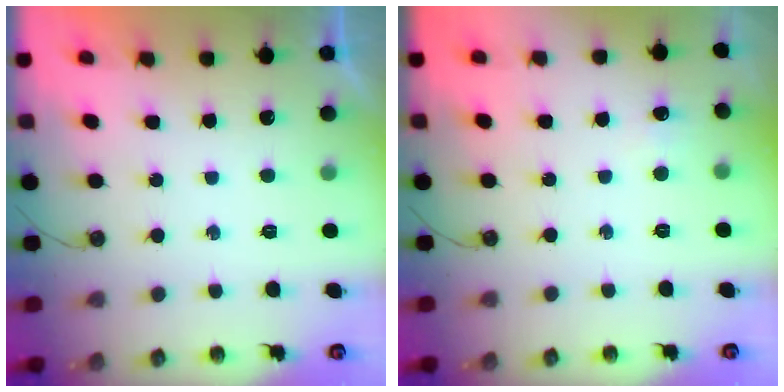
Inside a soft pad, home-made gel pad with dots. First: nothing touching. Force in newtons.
{"total": 4.3, "press": 3.9, "slide": 1.8}